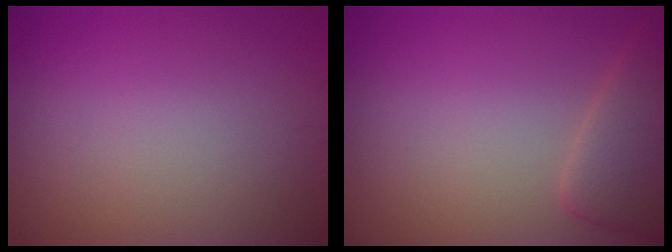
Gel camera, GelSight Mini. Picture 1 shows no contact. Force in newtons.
{"total": 3.5, "press": 3.5, "slide": 0.4}